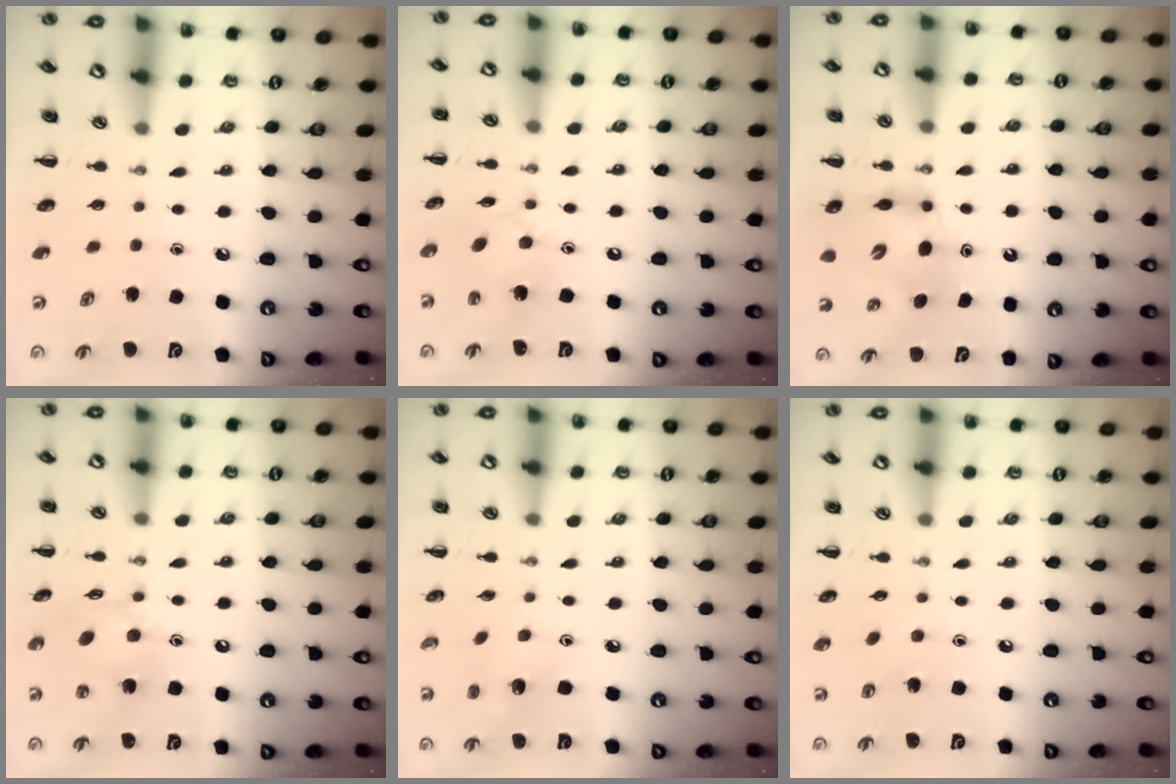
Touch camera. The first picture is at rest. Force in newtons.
{"total": 8.0, "press": 7.9, "slide": 0.6}
{"total": 8.4, "press": 8.2, "slide": 1.7}
{"total": 11.6, "press": 11.5, "slide": 1.4}
{"total": 1.8, "press": 1.7, "slide": 0.5}
{"total": 3.2, "press": 3.0, "slide": 1.0}